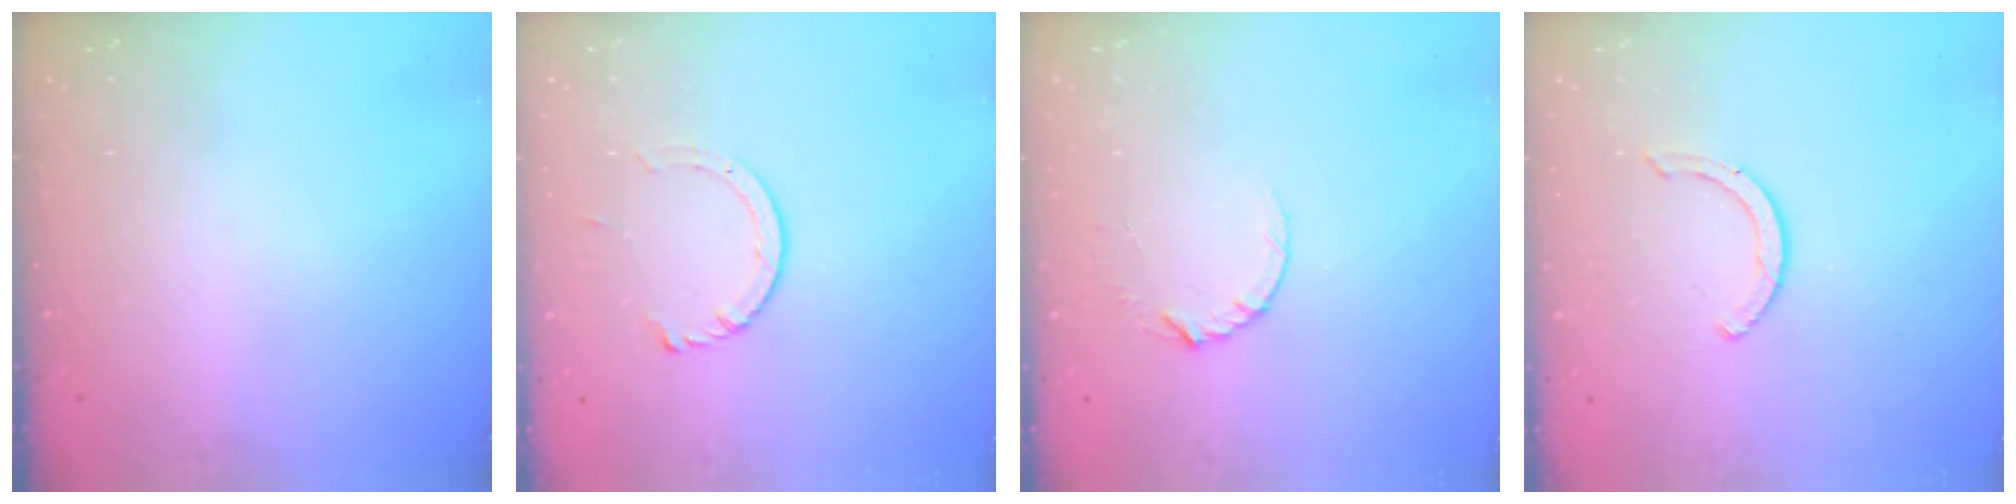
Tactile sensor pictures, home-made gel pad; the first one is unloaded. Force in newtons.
{"total": 3.9, "press": 3.9, "slide": 0.4}
{"total": 3.7, "press": 3.7, "slide": 0.5}
{"total": 2.9, "press": 2.9, "slide": 0.4}